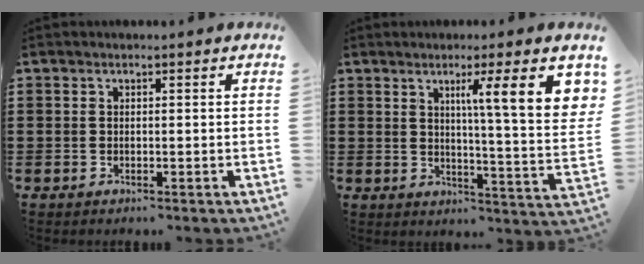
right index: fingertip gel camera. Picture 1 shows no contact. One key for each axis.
{"total": 10.4, "fx": 4.3, "fy": 0.6, "fz": 9.4, "tx": -0.152, "ty": -0.018, "tz": 0.062}